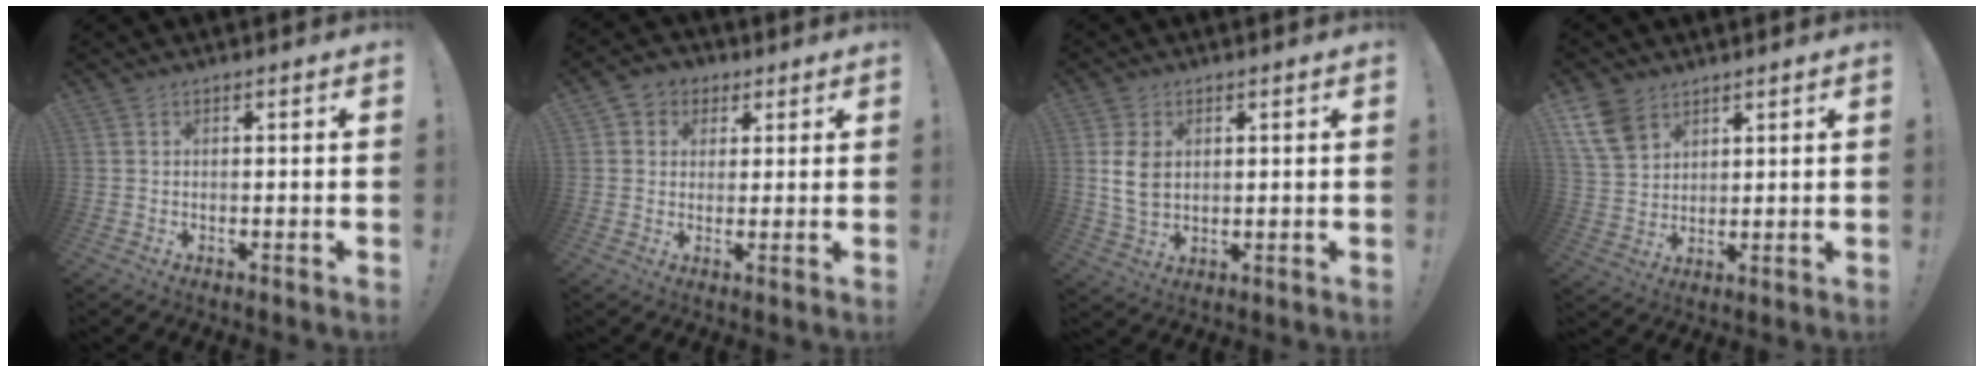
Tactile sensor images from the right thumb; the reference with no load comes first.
{"total": 5.3, "force": [0.8, 5.1, 1.3], "torque": [-0.013, 0.002, 0.017]}
{"total": 7.1, "force": [1.3, 5.1, 4.7], "torque": [-0.084, 0.002, 0.027]}
{"total": 10.0, "force": [6.1, 6.7, 4.3], "torque": [-0.086, -0.028, 0.123]}